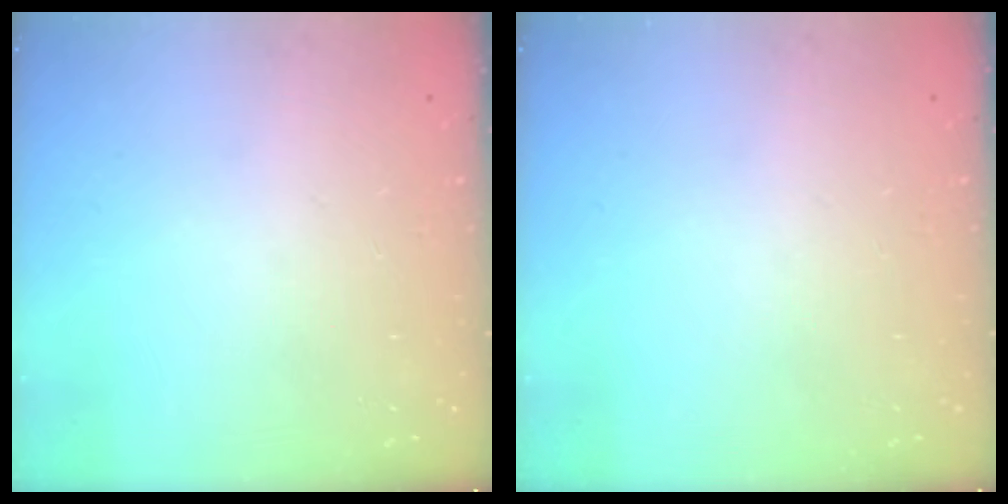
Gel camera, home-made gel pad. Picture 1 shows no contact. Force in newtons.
{"total": 0.0}